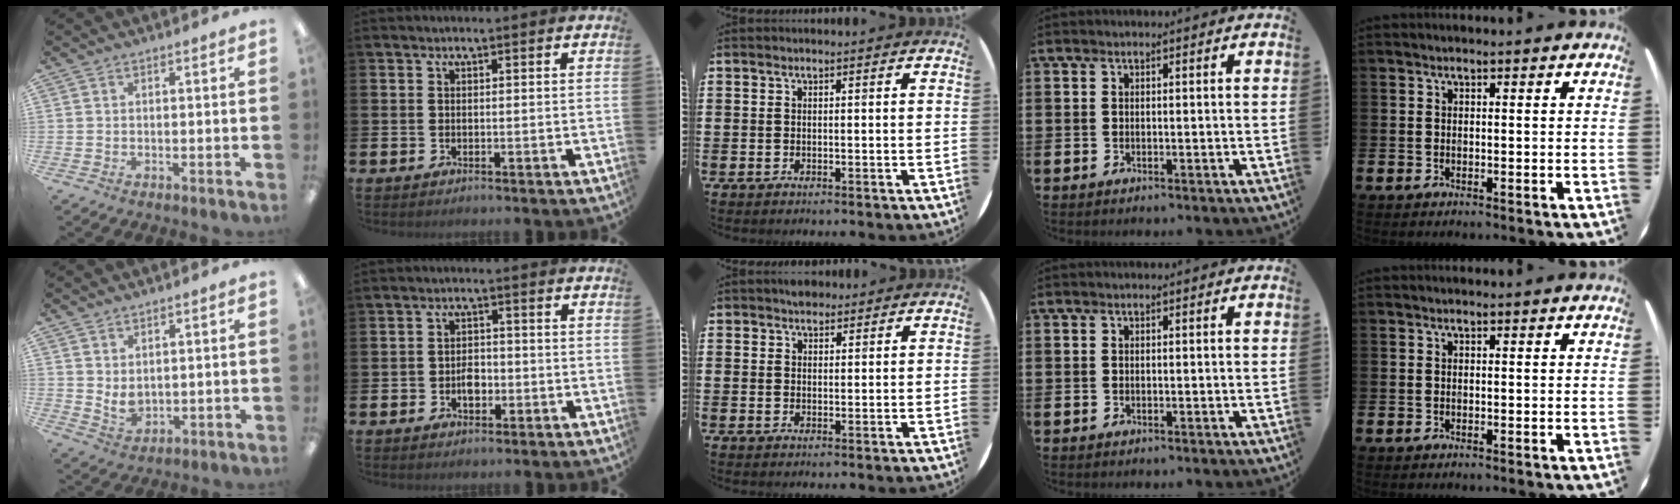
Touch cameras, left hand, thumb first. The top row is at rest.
{"thumb": {"total": 4.0, "force": [2.5, 2.2, 2.0], "torque": [-0.027, -0.021, 0.047]}, "index": {"total": 2.8, "force": [-0.8, 2.0, 1.8], "torque": [-0.023, 0.000, -0.019]}, "middle": {"total": 2.0, "force": [1.8, 0.9, 0.0], "torque": [0.004, 0.003, 0.035]}}